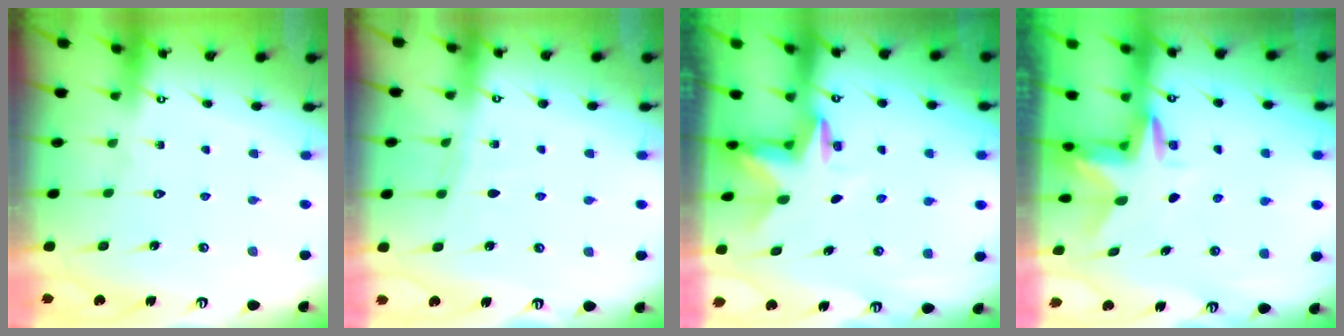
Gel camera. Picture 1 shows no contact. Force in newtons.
{"total": 3.1, "press": 3.1, "slide": 0.4}
{"total": 2.4, "press": 2.3, "slide": 0.4}
{"total": 2.9, "press": 2.9, "slide": 0.3}